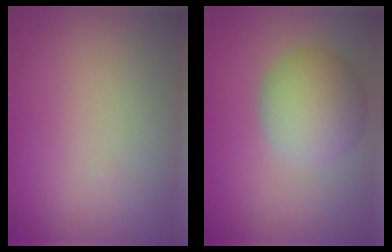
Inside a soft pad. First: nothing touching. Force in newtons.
{"total": 6.1, "press": 6.1, "slide": 0.3}